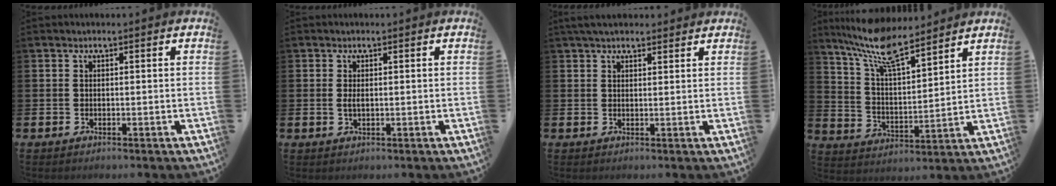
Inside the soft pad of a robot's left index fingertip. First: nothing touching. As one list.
[{"total": 1.1, "force": [0.1, 0.4, 1.0], "torque": [-0.016, 0.001, 0.000]}, {"total": 3.2, "force": [2.8, 1.1, 1.1], "torque": [-0.013, -0.007, 0.048]}, {"total": 9.6, "force": [8.5, 1.6, 4.2], "torque": [-0.105, -0.044, 0.151]}]